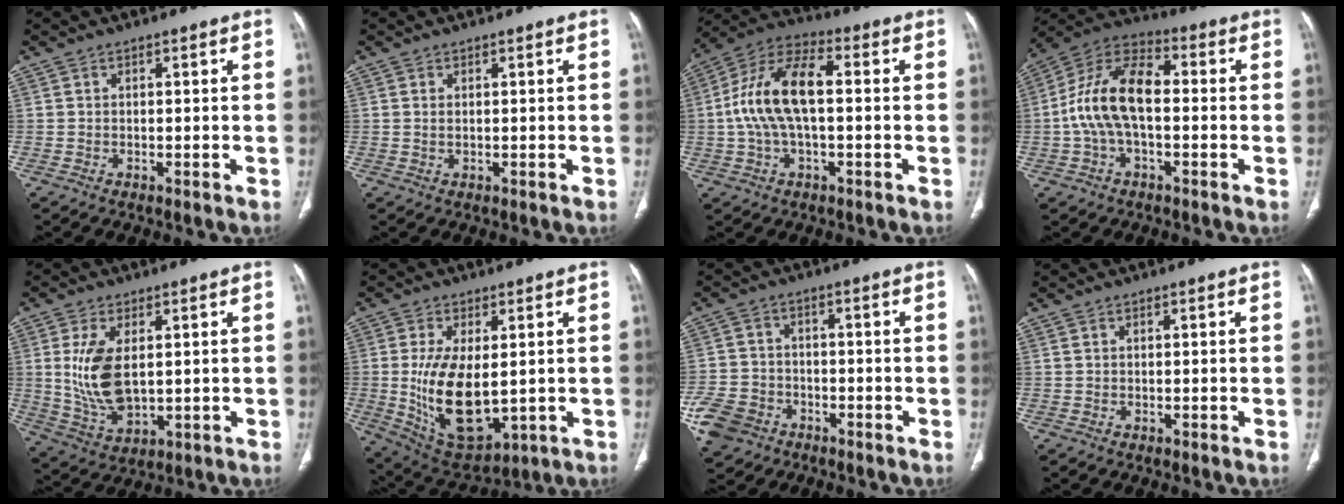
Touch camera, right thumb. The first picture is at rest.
{"total": 0.7, "force": [0.2, 0.3, 0.5], "torque": [-0.015, 0.003, 0.007]}
{"total": 14.1, "force": [0.3, 6.8, 12.4], "torque": [-0.248, 0.039, -0.001]}
{"total": 14.0, "force": [-0.8, 7.5, 11.8], "torque": [-0.228, 0.041, -0.023]}
{"total": 11.1, "force": [1.6, 5.9, 9.2], "torque": [-0.184, -0.015, 0.047]}
{"total": 15.0, "force": [-0.3, 7.6, 13.0], "torque": [-0.230, -0.020, 0.020]}
{"total": 9.1, "force": [-4.6, 7.0, 3.6], "torque": [-0.077, 0.021, -0.082]}
{"total": 0.0}